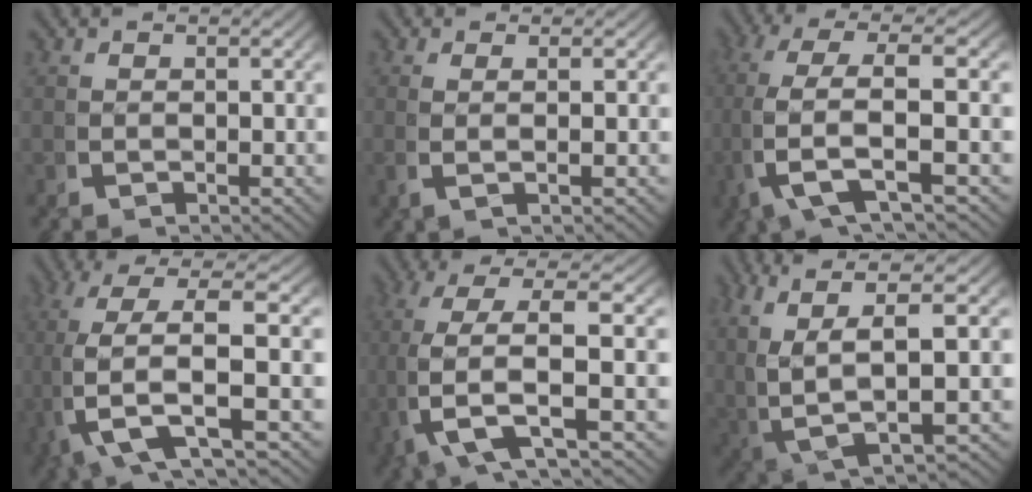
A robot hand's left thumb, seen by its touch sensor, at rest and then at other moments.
{"total": 1.7, "force": [0.2, -0.6, 1.5], "torque": [-0.037, 0.001, 0.003]}
{"total": 7.7, "force": [0.0, 2.3, 7.4], "torque": [-0.172, -0.005, -0.001]}
{"total": 9.5, "force": [0.5, 3.5, 8.9], "torque": [-0.203, -0.012, 0.011]}
{"total": 8.5, "force": [0.1, 2.8, 8.1], "torque": [-0.188, -0.009, 0.003]}
{"total": 9.4, "force": [0.6, 4.7, 8.1], "torque": [-0.162, -0.019, 0.016]}